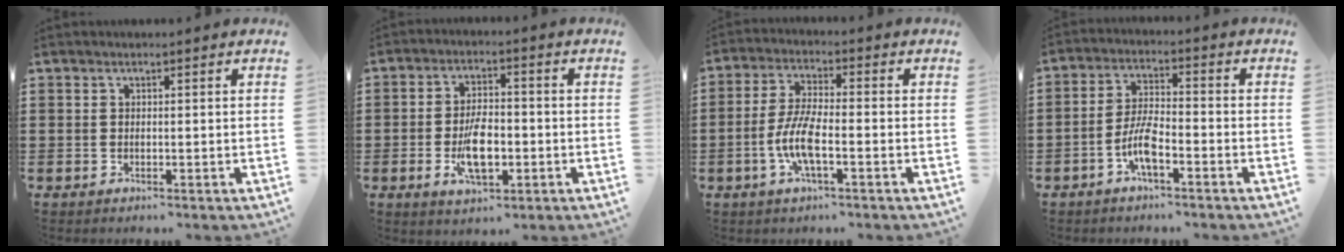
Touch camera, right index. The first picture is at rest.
{"total": 7.3, "force": [-1.8, 3.4, 6.2], "torque": [-0.131, 0.001, -0.035]}
{"total": 7.1, "force": [-2.4, 1.9, 6.4], "torque": [-0.147, -0.012, -0.052]}
{"total": 5.9, "force": [-3.0, 1.5, 4.8], "torque": [-0.113, -0.004, -0.063]}